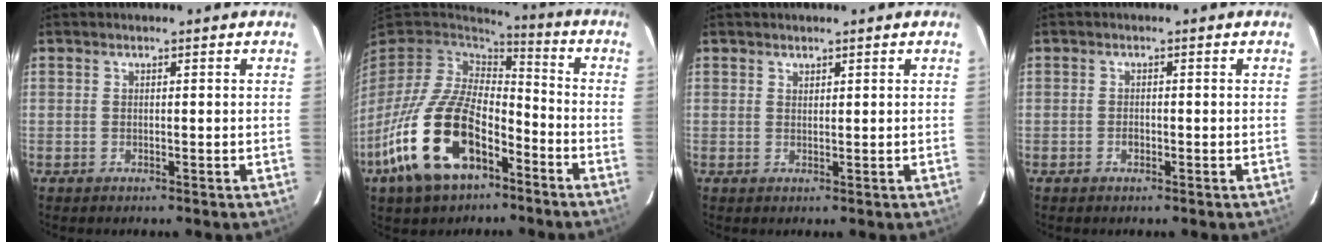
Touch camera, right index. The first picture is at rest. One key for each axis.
{"total": 20.6, "fx": -10.1, "fy": 11.2, "fz": 14.0, "tx": -0.308, "ty": -0.016, "tz": -0.180}
{"total": 0.8, "fx": 0.7, "fy": 0.4, "fz": 0.1, "tx": -0.001, "ty": 0.001, "tz": 0.014}
{"total": 1.0, "fx": -0.5, "fy": 0.8, "fz": 0.6, "tx": -0.008, "ty": 0.002, "tz": -0.007}